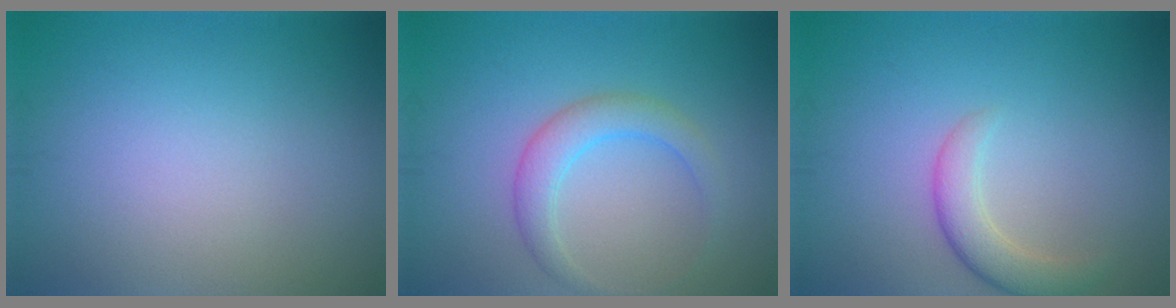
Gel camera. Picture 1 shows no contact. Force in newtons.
{"total": 2.8, "press": 2.8, "slide": 0.2}
{"total": 2.8, "press": 2.7, "slide": 0.3}